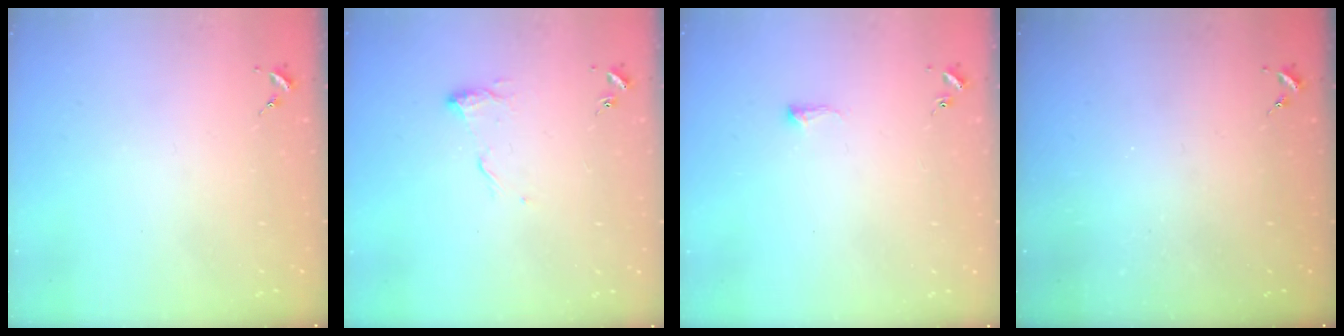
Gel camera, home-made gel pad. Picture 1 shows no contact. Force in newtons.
{"total": 7.1, "press": 7.1, "slide": 0.2}
{"total": 5.2, "press": 5.1, "slide": 0.8}
{"total": 0.0}